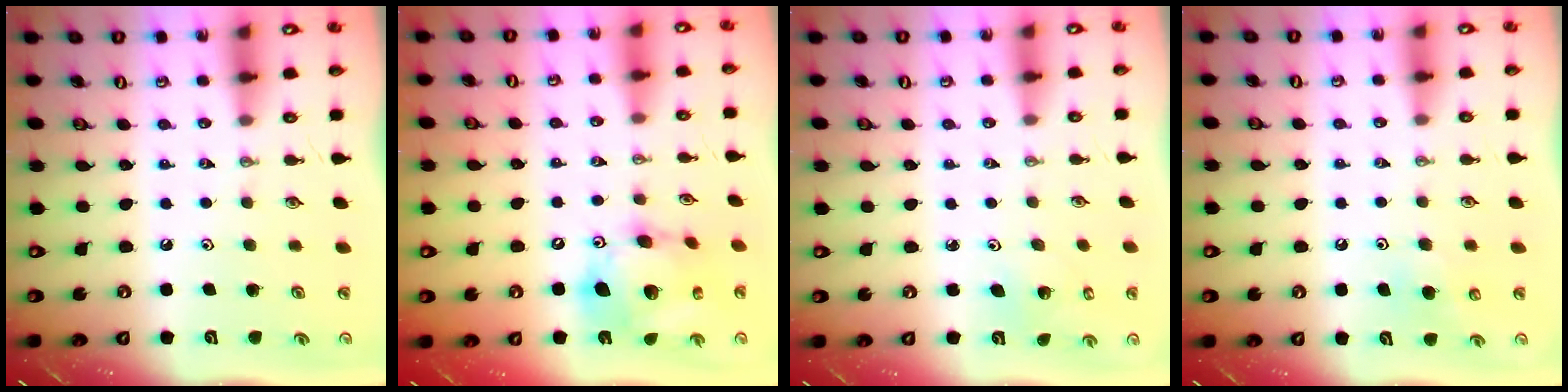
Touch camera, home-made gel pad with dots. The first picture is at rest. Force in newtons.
{"total": 16.0, "press": 15.9, "slide": 2.0}
{"total": 2.3, "press": 2.3, "slide": 0.2}
{"total": 5.9, "press": 5.7, "slide": 1.6}